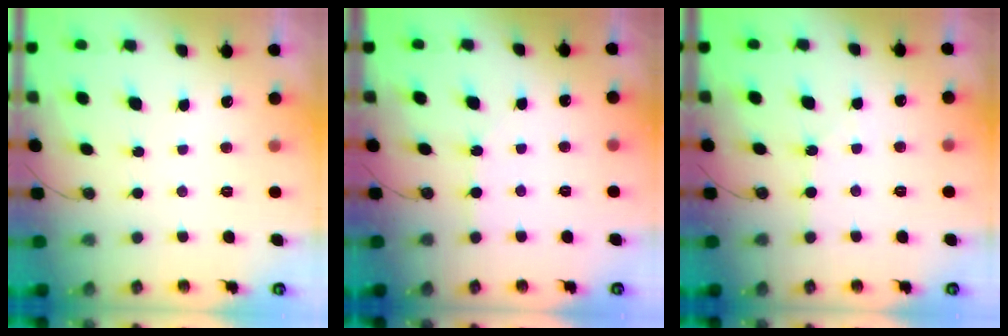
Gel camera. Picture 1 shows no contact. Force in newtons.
{"total": 2.8, "press": 2.8, "slide": 0.4}
{"total": 2.8, "press": 2.8, "slide": 0.5}